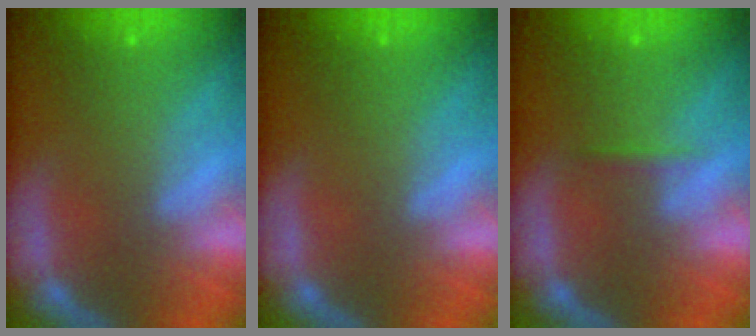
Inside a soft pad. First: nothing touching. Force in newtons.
{"total": 0.0}
{"total": 0.9}